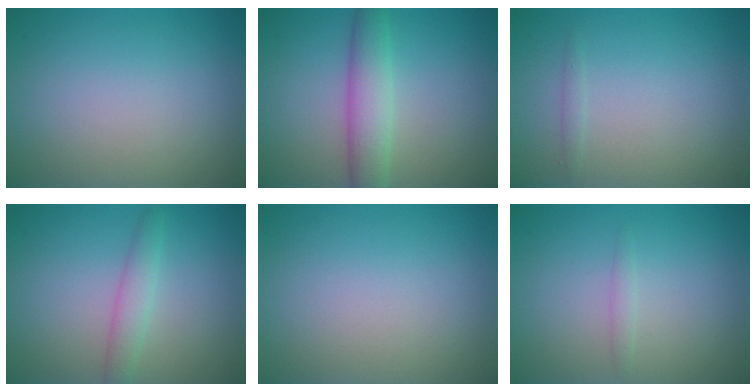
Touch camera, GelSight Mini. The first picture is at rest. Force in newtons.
{"total": 4.1, "press": 4.1, "slide": 0.2}
{"total": 0.5, "press": 0.5, "slide": 0.0}
{"total": 2.0, "press": 2.0, "slide": 0.0}
{"total": 0.0}
{"total": 0.7, "press": 0.7, "slide": 0.0}